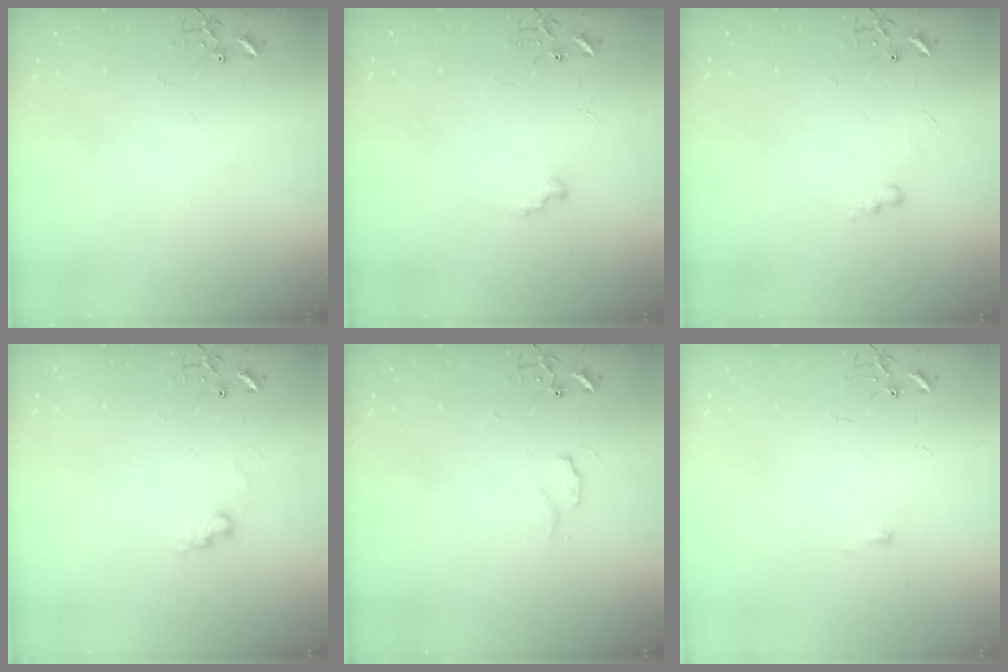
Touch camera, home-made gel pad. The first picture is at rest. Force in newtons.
{"total": 5.3, "press": 5.3, "slide": 0.5}
{"total": 5.6, "press": 5.6, "slide": 0.7}
{"total": 6.4, "press": 6.4, "slide": 0.5}
{"total": 4.9, "press": 4.9, "slide": 0.6}
{"total": 3.4, "press": 3.4, "slide": 0.5}